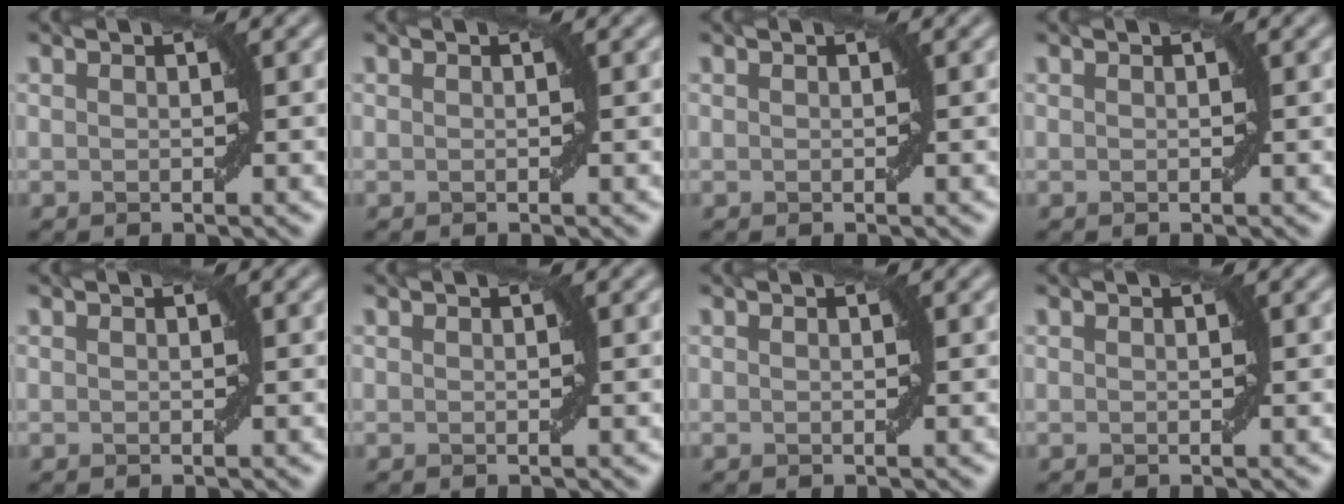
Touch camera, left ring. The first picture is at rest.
{"total": 0.0}
{"total": 0.0}
{"total": 0.0}
{"total": 0.0}
{"total": 0.0}
{"total": 0.0}
{"total": 0.0}